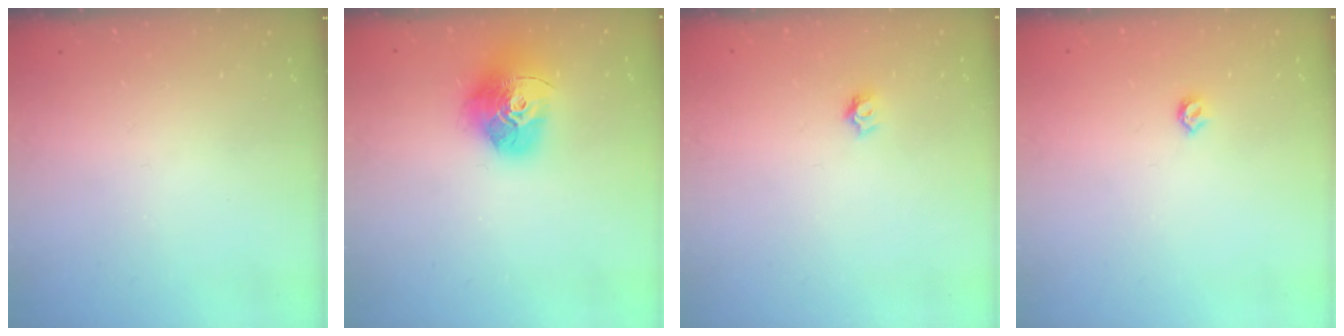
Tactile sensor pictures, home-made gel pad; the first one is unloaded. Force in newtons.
{"total": 17.6, "press": 17.5, "slide": 1.9}
{"total": 4.2, "press": 4.2, "slide": 0.4}
{"total": 4.2, "press": 4.2, "slide": 0.7}